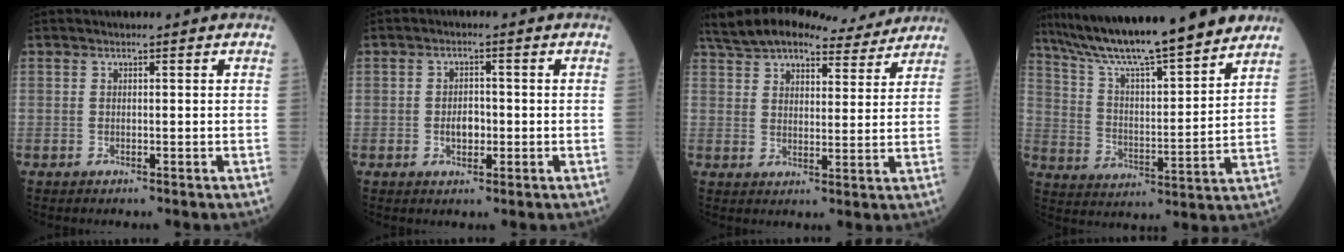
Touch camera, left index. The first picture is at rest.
{"total": 2.9, "force": [-0.6, 1.7, 2.2], "torque": [-0.038, 0.002, -0.010]}
{"total": 17.2, "force": [15.3, 4.4, 6.7], "torque": [-0.114, 0.032, 0.216]}
{"total": 19.8, "force": [17.1, 0.9, 10.0], "torque": [-0.167, 0.006, 0.273]}